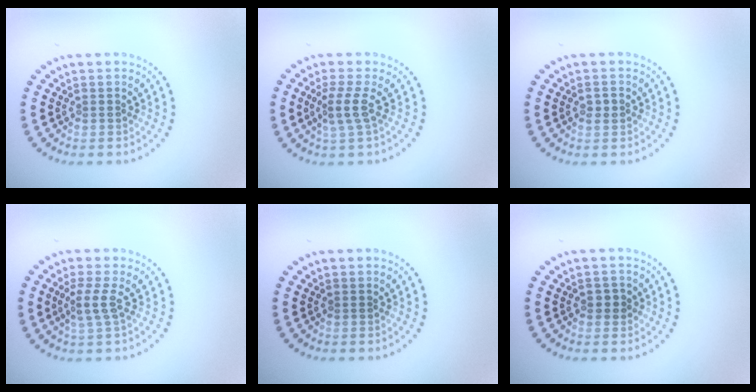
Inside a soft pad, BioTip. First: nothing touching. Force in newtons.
{"total": 2.3, "press": 1.6, "slide": 1.6}
{"total": 1.1, "press": 1.0, "slide": 0.2}
{"total": 2.1, "press": 1.6, "slide": 1.3}
{"total": 0.0}
{"total": 1.2, "press": 1.2, "slide": 0.3}